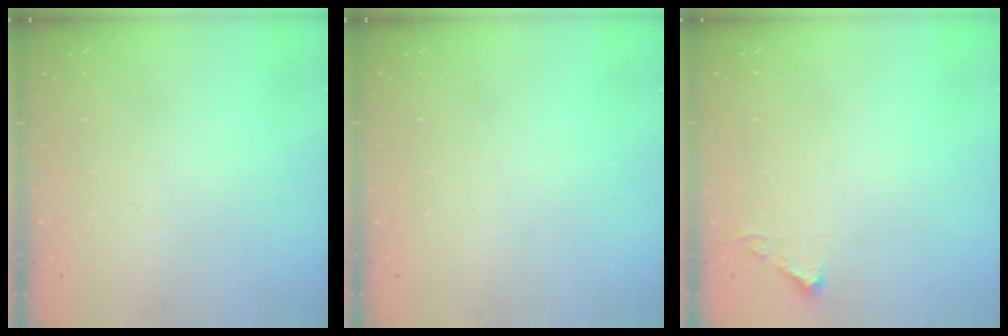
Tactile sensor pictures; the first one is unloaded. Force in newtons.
{"total": 0.0}
{"total": 3.5, "press": 3.5, "slide": 0.4}